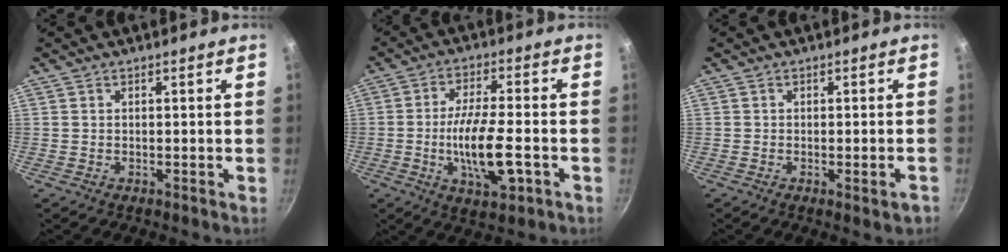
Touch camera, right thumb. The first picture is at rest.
{"total": 12.3, "force": [-3.4, 3.9, 11.2], "torque": [-0.197, 0.010, -0.062]}
{"total": 2.5, "force": [-1.2, 0.5, 2.1], "torque": [-0.022, 0.001, -0.016]}